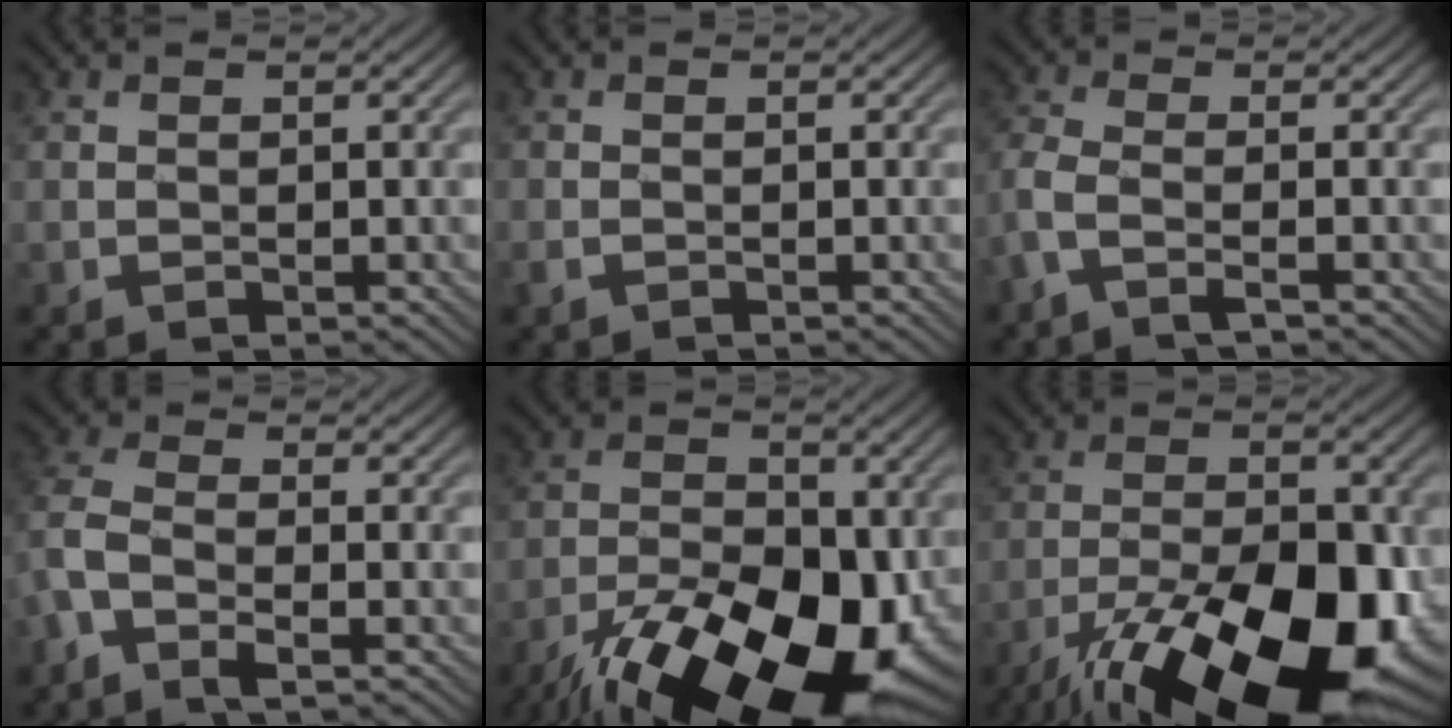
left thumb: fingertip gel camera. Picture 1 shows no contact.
{"total": 1.0, "force": [-0.8, 0.4, 0.5], "torque": [-0.012, -0.003, -0.018]}
{"total": 4.0, "force": [-2.2, 1.0, 3.1], "torque": [-0.081, -0.003, -0.060]}
{"total": 4.7, "force": [-2.6, 1.6, 3.6], "torque": [-0.092, -0.003, -0.064]}
{"total": 18.9, "force": [-10.7, 8.4, 13.1], "torque": [-0.212, -0.024, -0.171]}
{"total": 20.1, "force": [-11.5, 7.6, 14.6], "torque": [-0.233, -0.032, -0.182]}